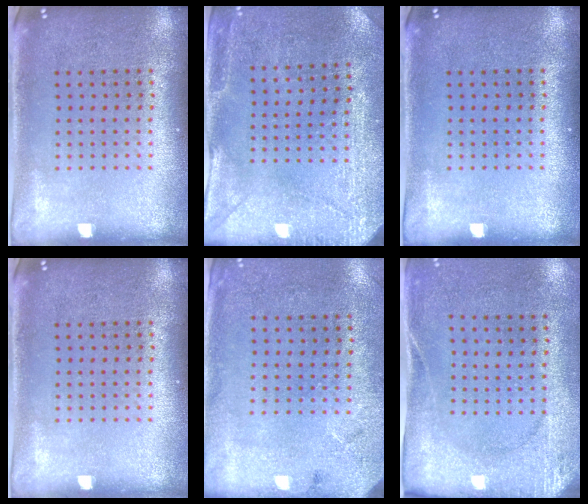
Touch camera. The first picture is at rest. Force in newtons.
{"total": 2.9, "press": 2.7, "slide": 1.0}
{"total": 0.0}
{"total": 0.0}
{"total": 2.7, "press": 2.2, "slide": 1.7}
{"total": 2.7, "press": 2.0, "slide": 1.7}